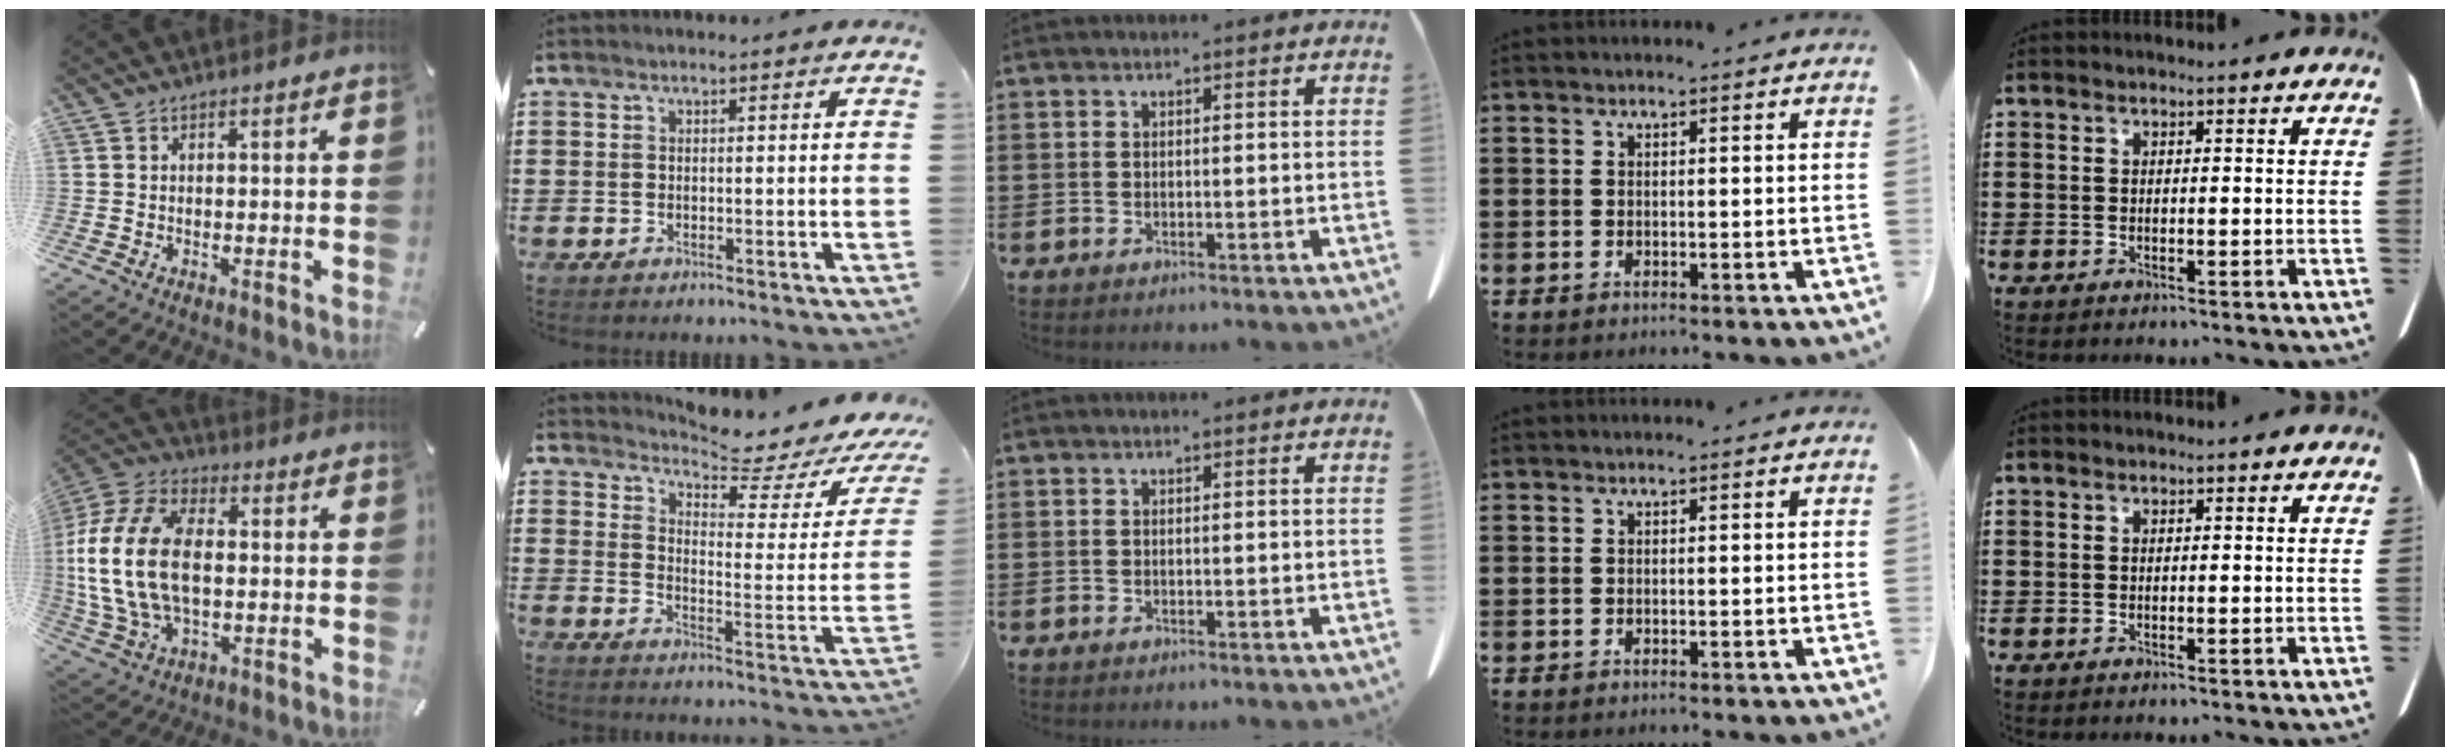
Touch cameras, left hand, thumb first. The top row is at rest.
{"thumb": {"total": 19.5, "force": [-0.3, 12.8, 14.7], "torque": [-0.338, 0.001, -0.013]}, "index": {"total": 4.8, "force": [4.4, -0.3, 1.9], "torque": [-0.038, -0.047, 0.065]}}